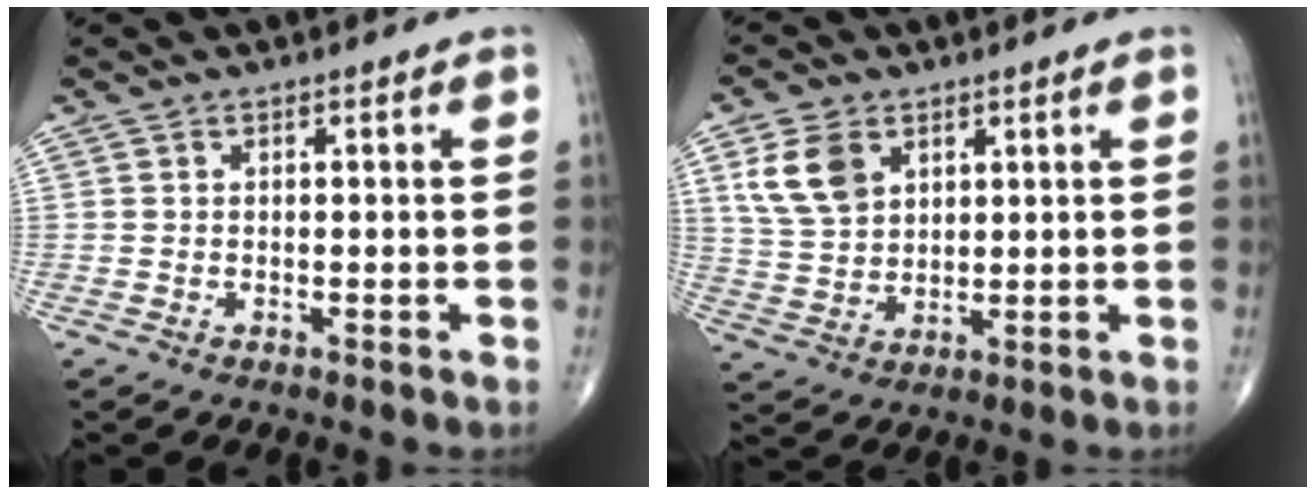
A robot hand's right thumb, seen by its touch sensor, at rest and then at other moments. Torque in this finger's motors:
{"motor_torque": [0.11, 0.21, 0.07, -0.03, 0.16]}